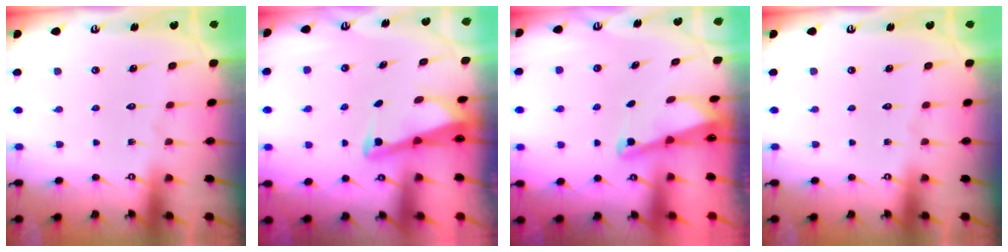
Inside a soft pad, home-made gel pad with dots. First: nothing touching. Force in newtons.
{"total": 2.6, "press": 2.6, "slide": 0.2}
{"total": 2.0, "press": 2.0, "slide": 0.2}
{"total": 0.0}